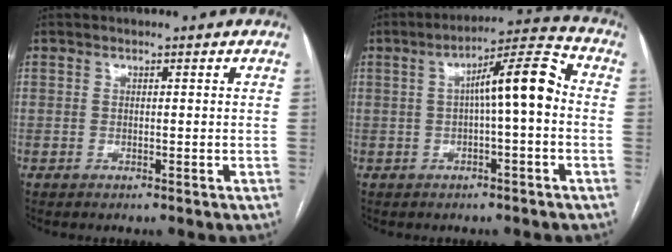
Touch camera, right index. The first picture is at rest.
{"total": 8.9, "force": [0.1, 0.9, 8.8], "torque": [-0.136, 0.028, -0.001]}